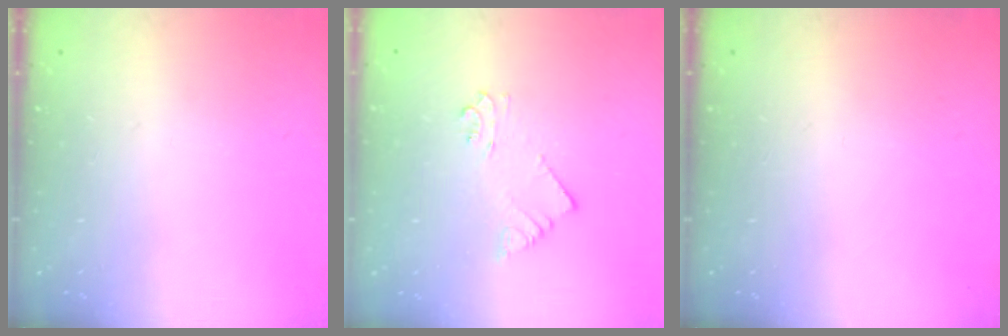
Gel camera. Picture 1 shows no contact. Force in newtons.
{"total": 3.2, "press": 3.2, "slide": 0.2}
{"total": 0.0}